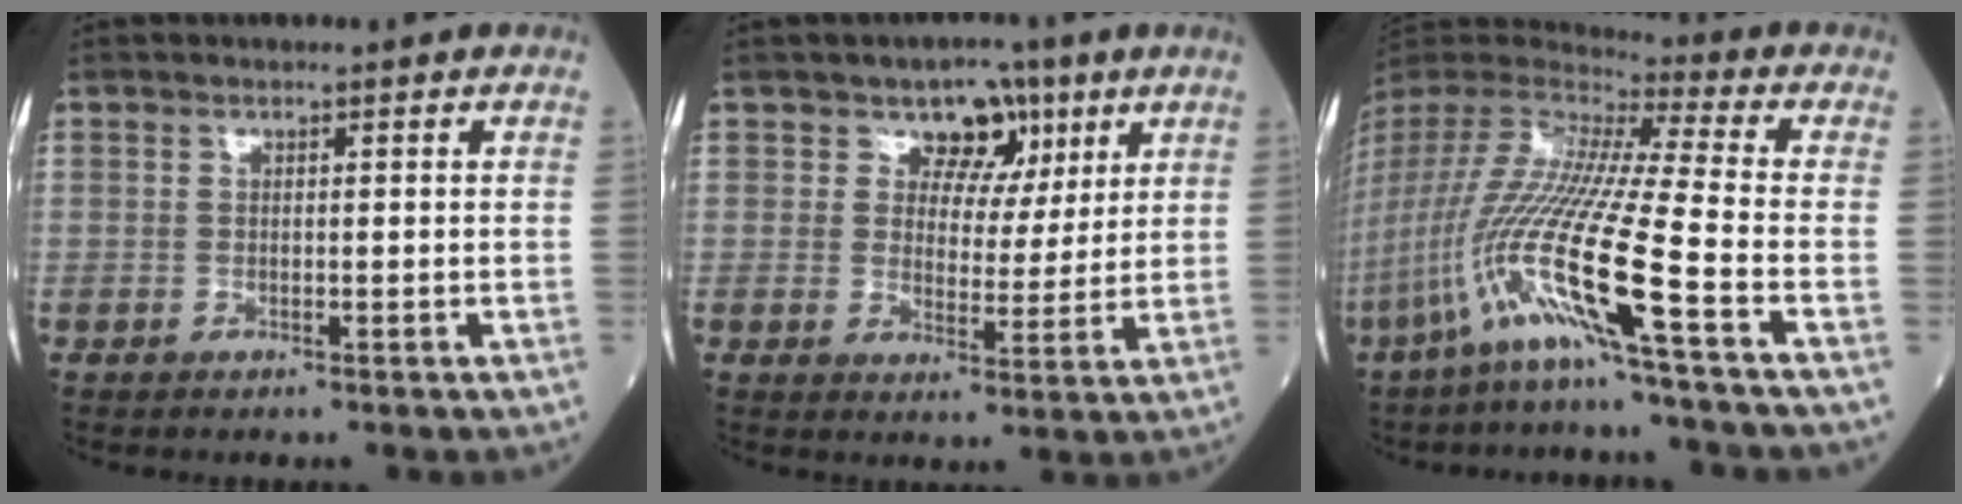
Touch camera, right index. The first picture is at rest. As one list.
[{"total": 6.5, "force": [3.5, 4.8, 2.6], "torque": [-0.020, 0.008, 0.049]}, {"total": 18.8, "force": [-8.6, -1.8, 16.6], "torque": [-0.365, -0.034, -0.180]}]